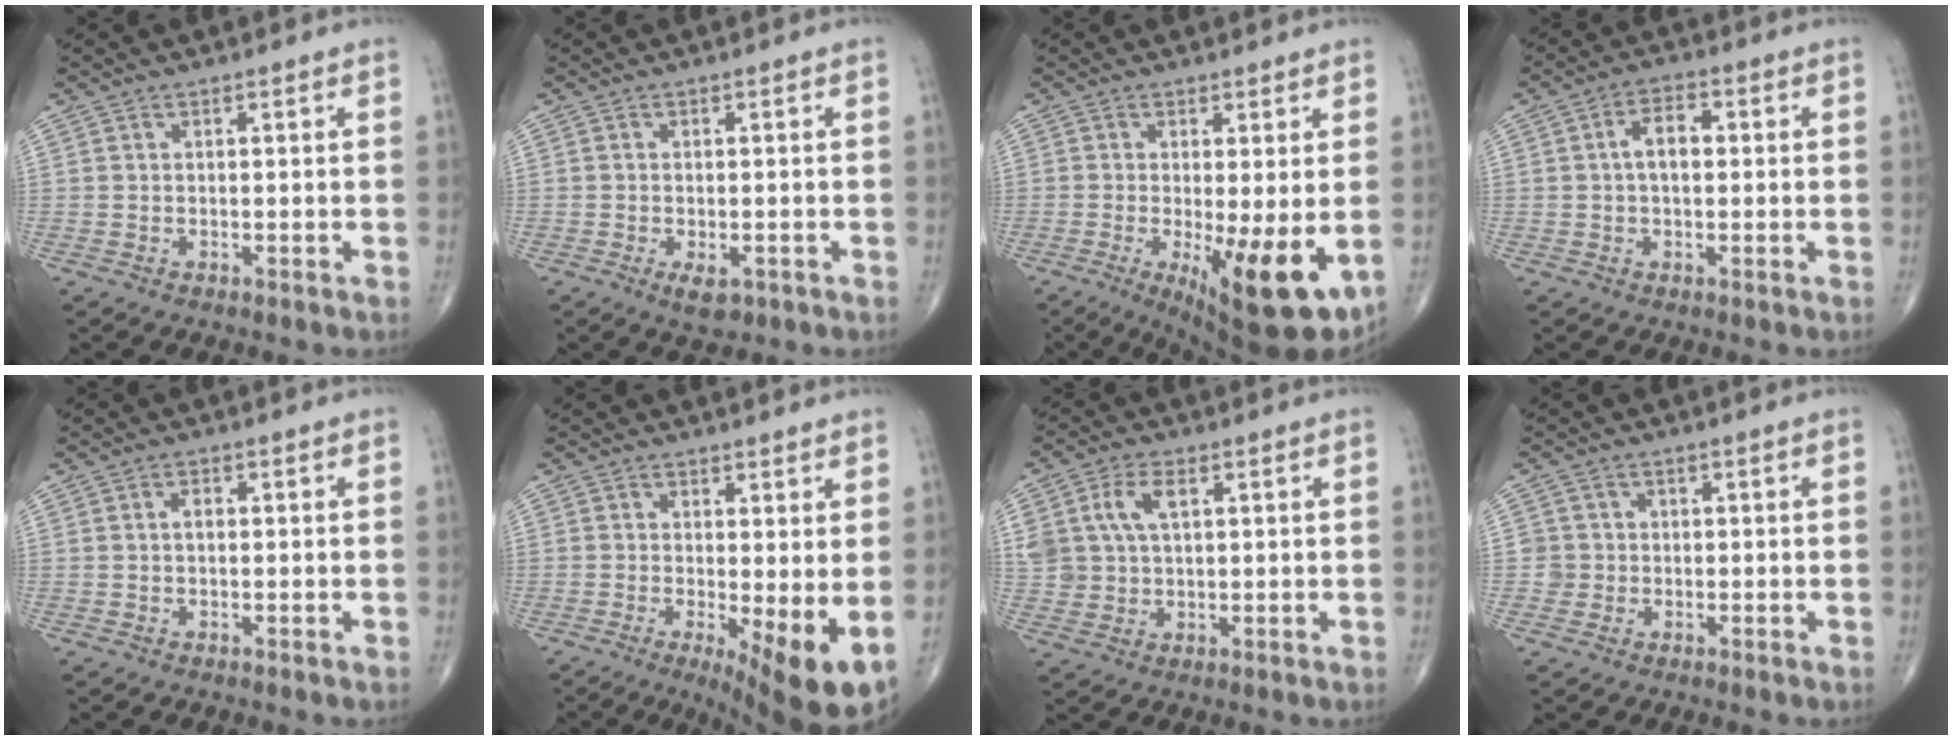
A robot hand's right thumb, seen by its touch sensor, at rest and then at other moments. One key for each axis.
{"total": 3.2, "fx": -1.4, "fy": 1.6, "fz": 2.4, "tx": -0.036, "ty": 0.000, "tz": -0.016}
{"total": 13.1, "fx": -3.1, "fy": 3.7, "fz": 12.1, "tx": -0.174, "ty": -0.029, "tz": -0.035}
{"total": 5.2, "fx": 0.4, "fy": 3.0, "fz": 4.2, "tx": -0.069, "ty": 0.016, "tz": 0.000}
{"total": 1.6, "fx": 0.0, "fy": 1.0, "fz": 1.3, "tx": -0.016, "ty": 0.005, "tz": -0.003}
{"total": 9.3, "fx": -1.4, "fy": 2.5, "fz": 8.8, "tx": -0.135, "ty": -0.022, "tz": -0.016}
{"total": 8.6, "fx": 2.7, "fy": 5.6, "fz": 5.9, "tx": -0.115, "ty": 0.002, "tz": 0.055}
{"total": 2.7, "fx": -0.3, "fy": 2.7, "fz": -0.1, "tx": 0.026, "ty": 0.009, "tz": -0.008}